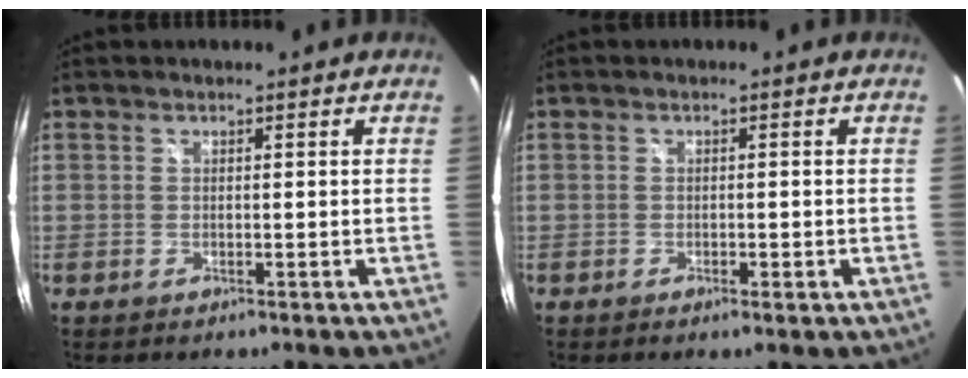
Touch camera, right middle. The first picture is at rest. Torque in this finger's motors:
{"motor_torque": [-0.11, 0.00, -0.03, -0.01]}